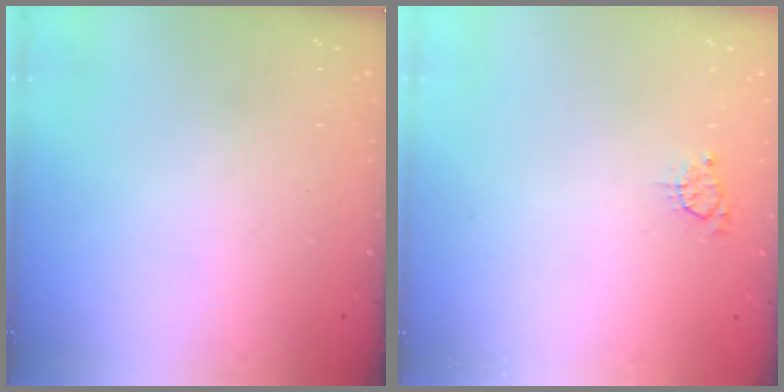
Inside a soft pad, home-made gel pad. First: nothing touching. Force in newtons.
{"total": 3.1, "press": 3.0, "slide": 0.5}